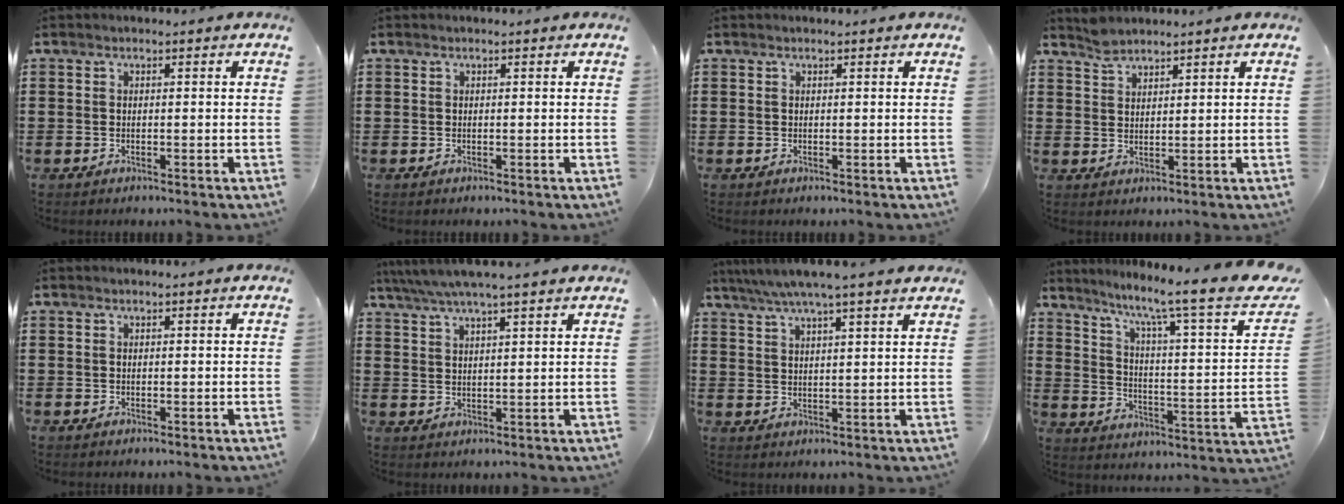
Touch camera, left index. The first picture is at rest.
{"total": 0.0}
{"total": 0.0}
{"total": 2.2, "force": [2.1, 0.5, 0.5], "torque": [-0.015, 0.000, 0.041]}
{"total": 0.0}
{"total": 4.5, "force": [3.9, -0.1, 2.3], "torque": [-0.056, -0.013, 0.068]}
{"total": 4.9, "force": [4.2, -0.3, 2.6], "torque": [-0.064, -0.017, 0.072]}
{"total": 8.5, "force": [6.1, 0.2, 5.9], "torque": [-0.120, -0.055, 0.086]}